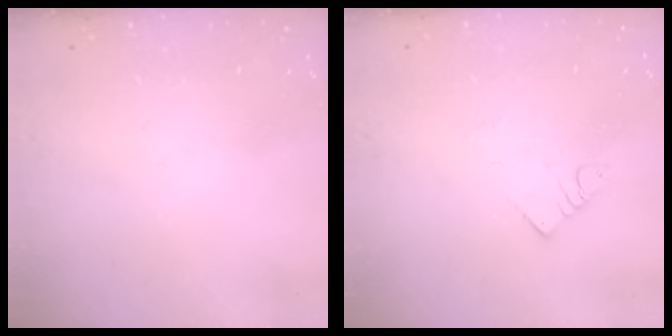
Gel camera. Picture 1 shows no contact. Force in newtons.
{"total": 2.4, "press": 2.4, "slide": 0.4}